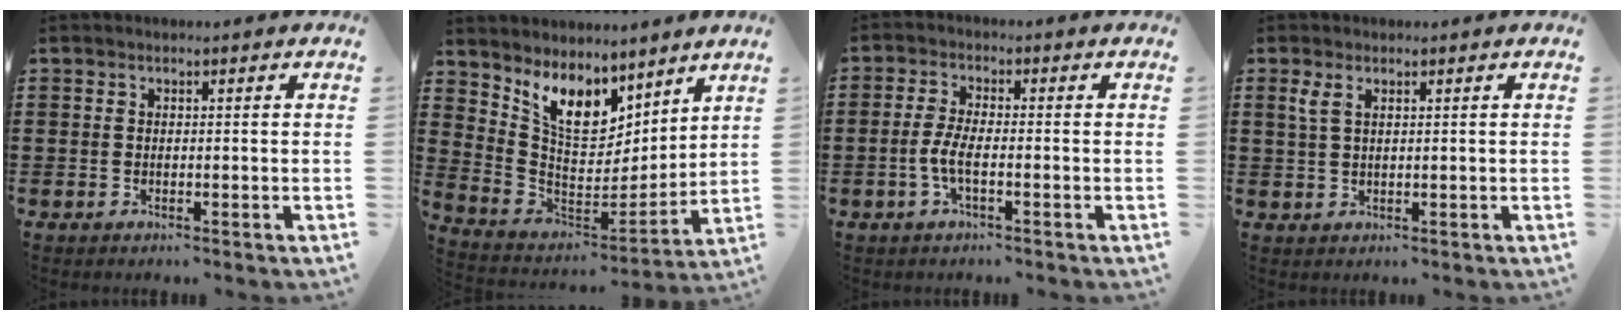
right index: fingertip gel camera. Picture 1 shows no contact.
{"total": 9.3, "force": [6.6, 5.0, 4.1], "torque": [-0.117, -0.033, 0.129]}
{"total": 4.1, "force": [-1.3, 1.1, 3.7], "torque": [-0.093, -0.006, -0.031]}
{"total": 2.2, "force": [1.0, 0.9, 1.8], "torque": [-0.039, 0.005, 0.017]}